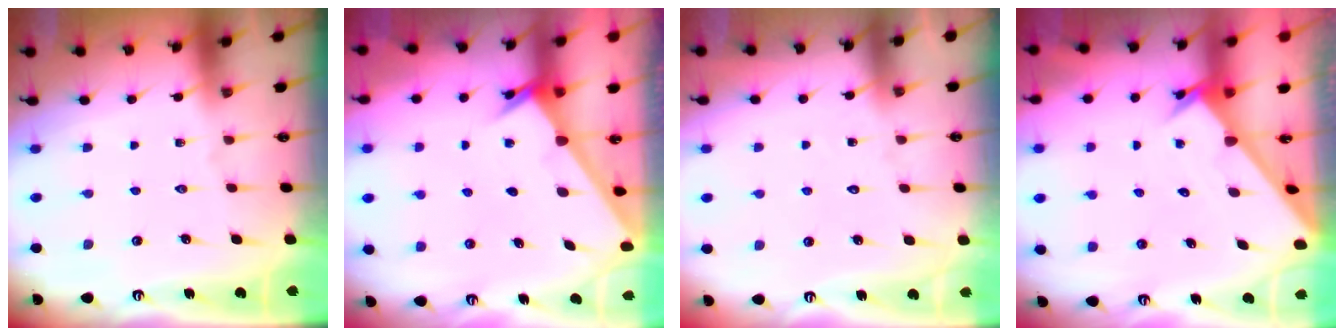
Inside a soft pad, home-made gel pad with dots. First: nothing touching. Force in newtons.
{"total": 2.6, "press": 2.6, "slide": 0.2}
{"total": 5.7, "press": 5.7, "slide": 0.5}
{"total": 2.4, "press": 2.4, "slide": 0.2}